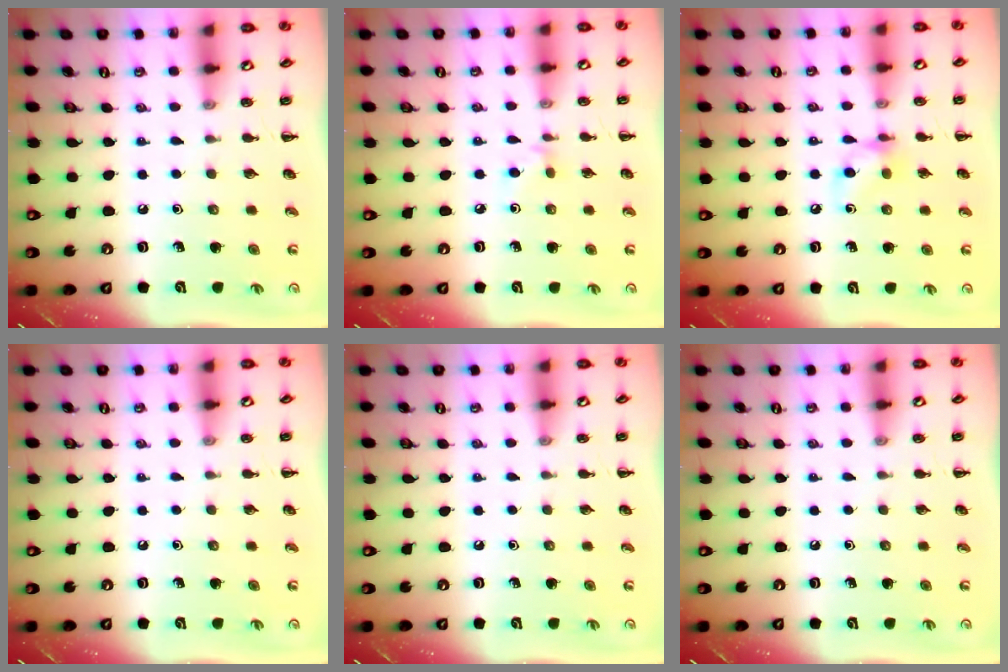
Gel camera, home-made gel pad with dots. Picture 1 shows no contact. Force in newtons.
{"total": 3.8, "press": 3.5, "slide": 1.6}
{"total": 7.7, "press": 7.6, "slide": 1.0}
{"total": 0.0}
{"total": 0.0}
{"total": 0.0}